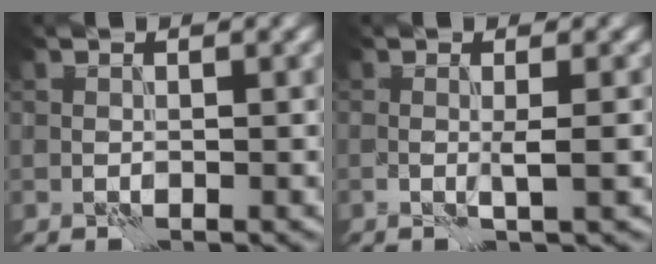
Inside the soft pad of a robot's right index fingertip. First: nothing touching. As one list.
[{"total": 1.3, "force": [0.0, -0.4, 1.2], "torque": [-0.024, 0.000, -0.001]}]